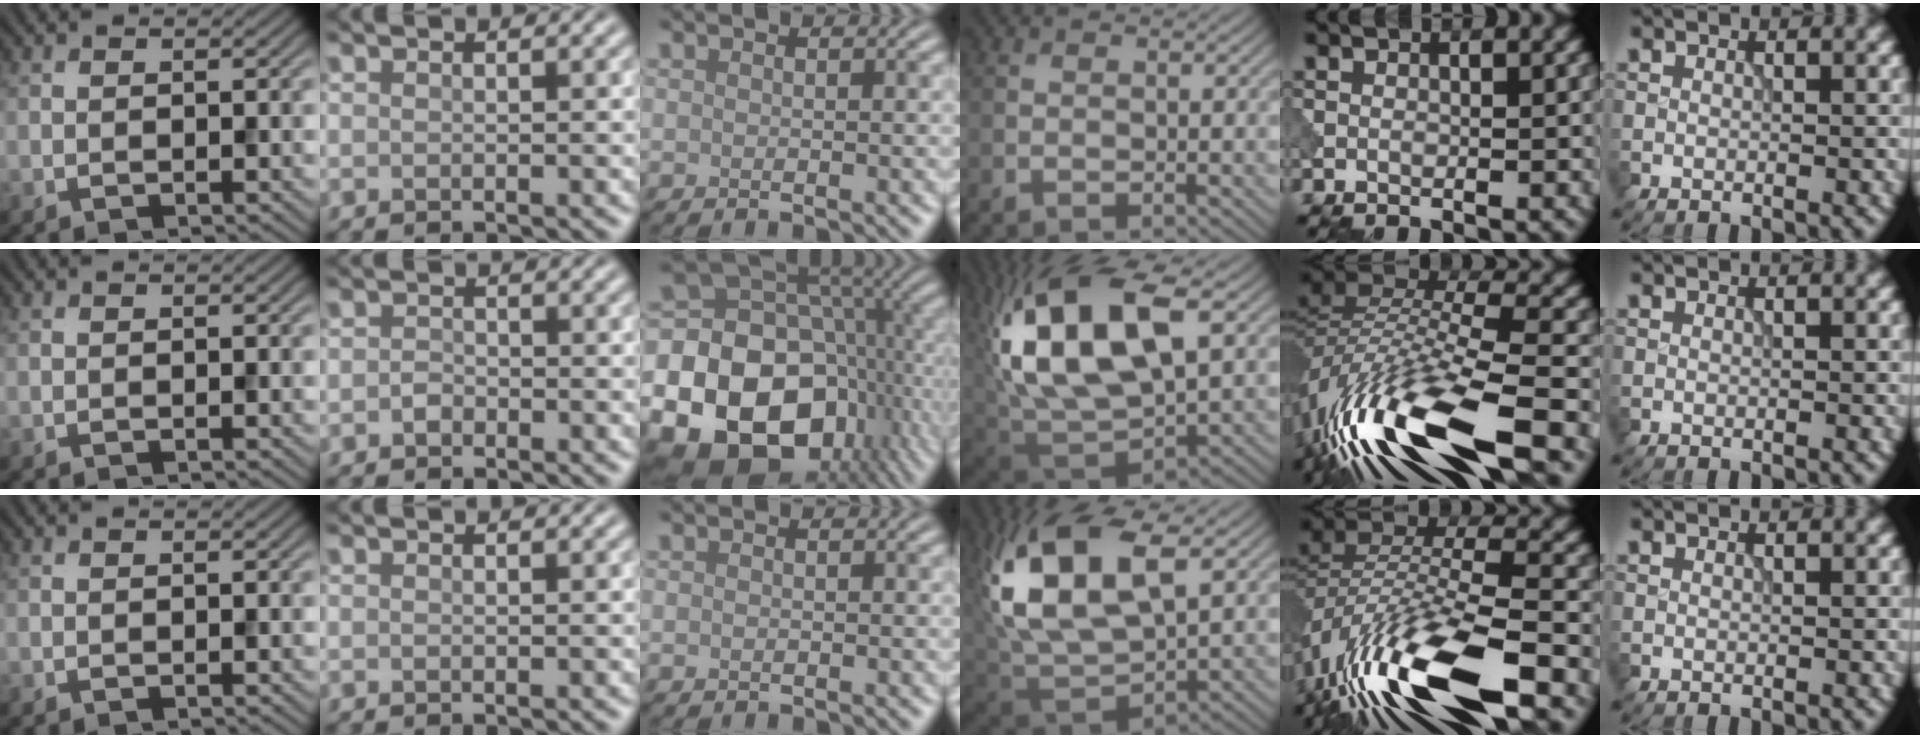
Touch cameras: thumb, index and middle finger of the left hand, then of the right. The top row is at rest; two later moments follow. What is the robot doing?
{"motion": "extract", "object": "peg toy"}